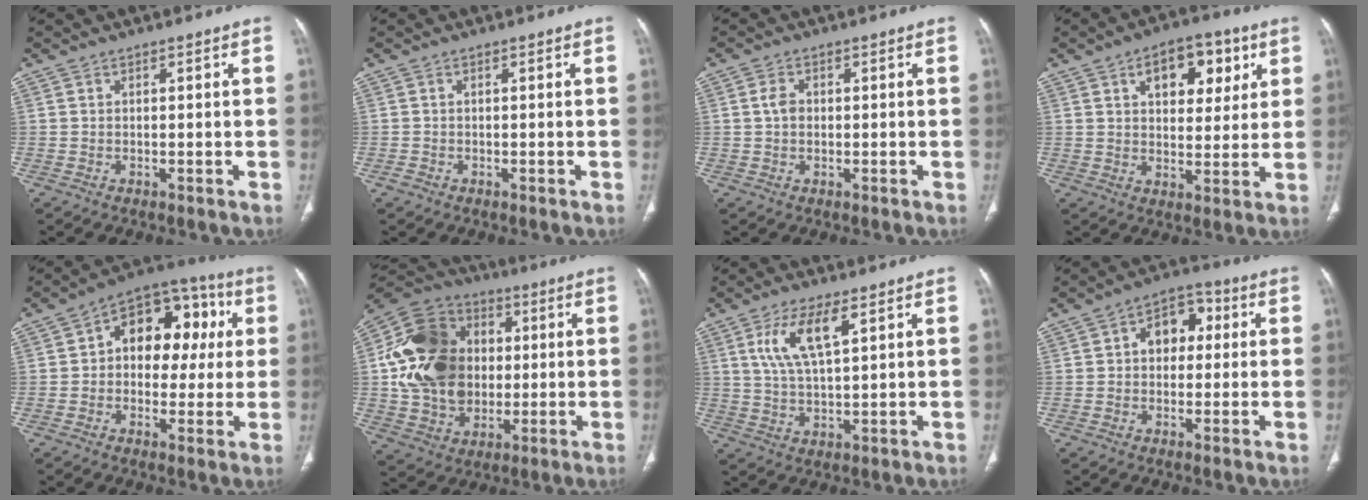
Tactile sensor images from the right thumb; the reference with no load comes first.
{"total": 0.8, "force": [-0.4, 0.6, 0.2], "torque": [-0.004, 0.001, -0.010]}
{"total": 2.7, "force": [0.3, 2.0, 1.9], "torque": [-0.035, 0.005, 0.004]}
{"total": 12.5, "force": [5.2, 7.2, 8.7], "torque": [-0.081, -0.009, 0.076]}
{"total": 16.2, "force": [2.7, 10.9, 11.7], "torque": [-0.103, 0.036, 0.030]}
{"total": 22.7, "force": [1.9, 17.5, 14.3], "torque": [-0.251, 0.012, 0.038]}
{"total": 9.0, "force": [3.8, 3.0, 7.6], "torque": [-0.155, -0.011, 0.080]}
{"total": 8.3, "force": [1.4, 5.9, 5.7], "torque": [-0.051, 0.022, 0.012]}